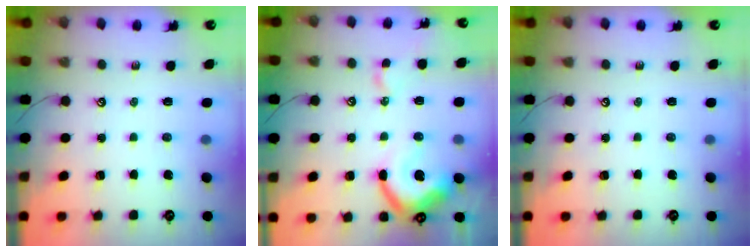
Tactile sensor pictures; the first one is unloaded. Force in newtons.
{"total": 15.2, "press": 15.0, "slide": 2.2}
{"total": 0.0}